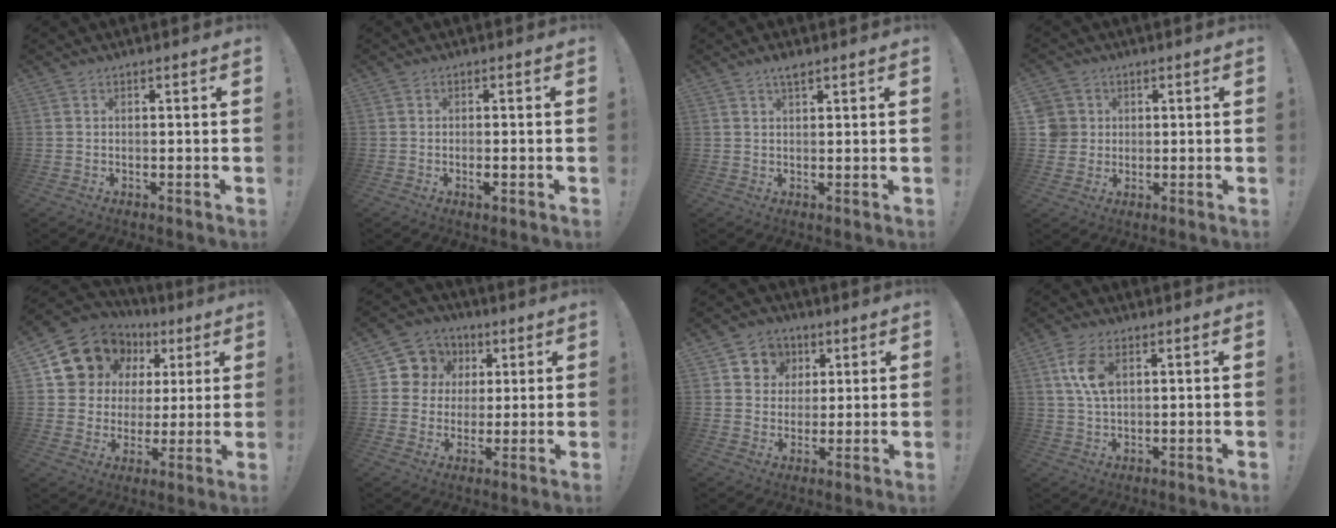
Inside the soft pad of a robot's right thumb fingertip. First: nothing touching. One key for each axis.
{"total": 1.5, "fx": -0.9, "fy": 0.3, "fz": 1.2, "tx": -0.025, "ty": 0.004, "tz": -0.013}
{"total": 2.5, "fx": 1.9, "fy": 0.5, "fz": 1.6, "tx": -0.023, "ty": -0.007, "tz": 0.032}
{"total": 6.8, "fx": 1.5, "fy": 6.4, "fz": 1.6, "tx": -0.043, "ty": -0.004, "tz": 0.032}
{"total": 14.7, "fx": 8.3, "fy": 11.2, "fz": 4.5, "tx": -0.075, "ty": -0.050, "tz": 0.172}
{"total": 9.5, "fx": 2.3, "fy": 9.0, "fz": 2.2, "tx": -0.032, "ty": -0.011, "tz": 0.052}
{"total": 7.6, "fx": 2.3, "fy": 7.1, "fz": 1.3, "tx": -0.023, "ty": -0.010, "tz": 0.048}
{"total": 8.2, "fx": 2.6, "fy": 4.5, "fz": 6.3, "tx": -0.124, "ty": -0.002, "tz": 0.047}